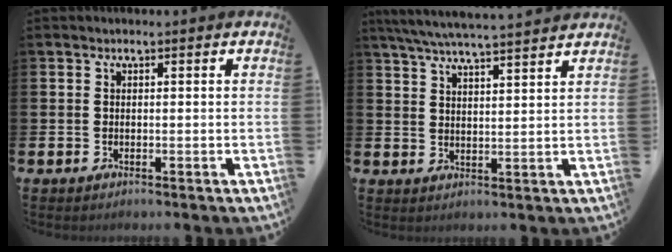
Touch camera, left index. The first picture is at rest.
{"total": 5.9, "force": [5.7, -0.1, 1.7], "torque": [-0.056, -0.028, 0.103]}